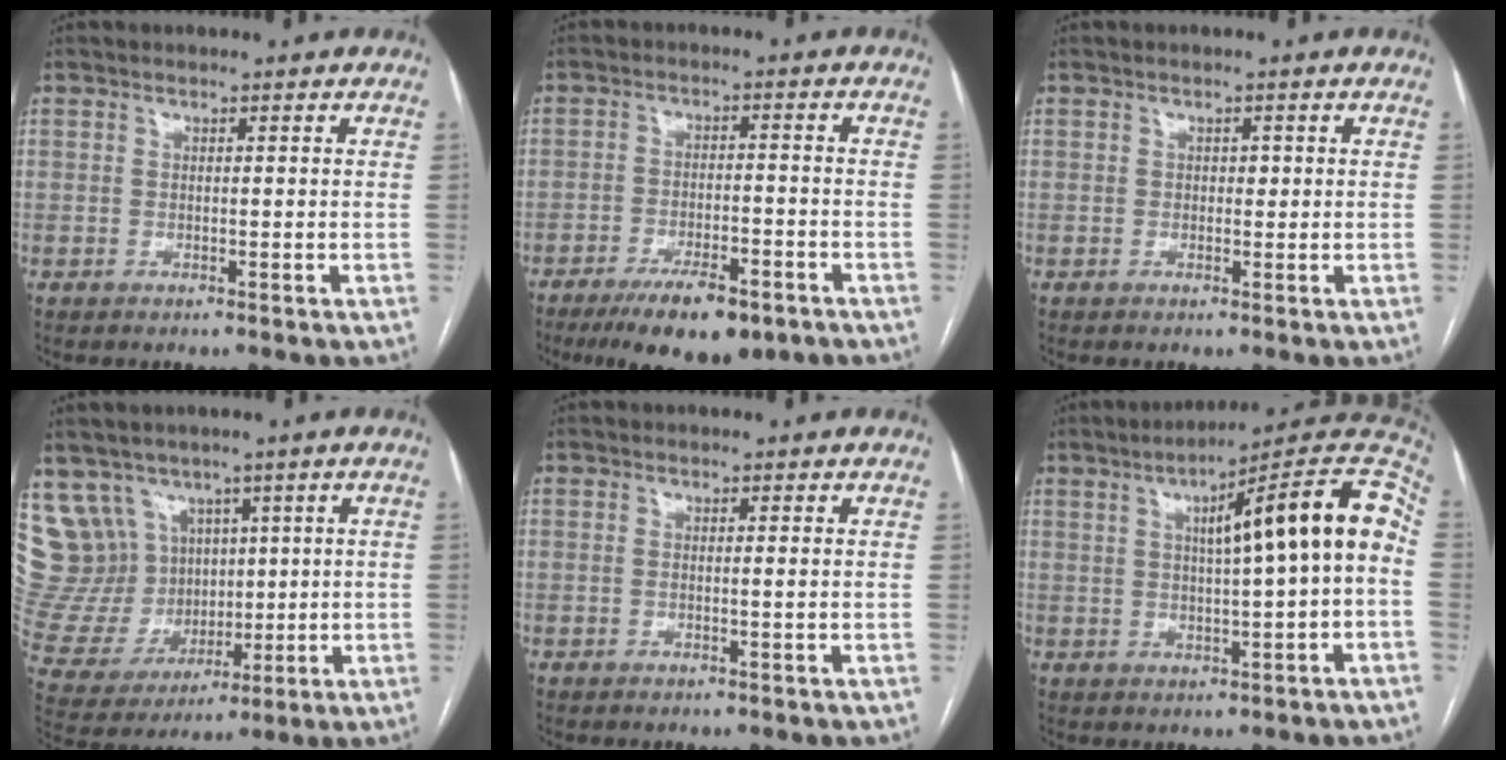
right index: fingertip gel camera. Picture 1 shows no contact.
{"total": 11.3, "force": [-7.8, 3.2, 7.5], "torque": [-0.119, -0.012, -0.122]}
{"total": 1.0, "force": [0.1, 0.7, 0.7], "torque": [-0.006, 0.002, 0.001]}
{"total": 13.9, "force": [7.1, 11.5, 3.1], "torque": [-0.089, 0.065, 0.174]}
{"total": 0.6, "force": [0.0, -0.2, 0.5], "torque": [-0.010, -0.002, -0.001]}
{"total": 15.9, "force": [2.0, 0.9, 15.8], "torque": [-0.218, 0.038, 0.023]}